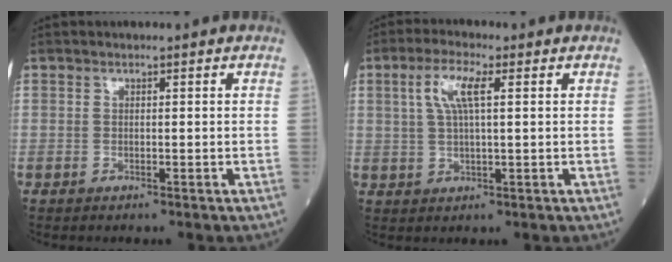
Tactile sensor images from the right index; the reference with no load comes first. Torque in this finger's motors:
{"motor_torque": [0.57, 0.29, 0.27, 0.12]}